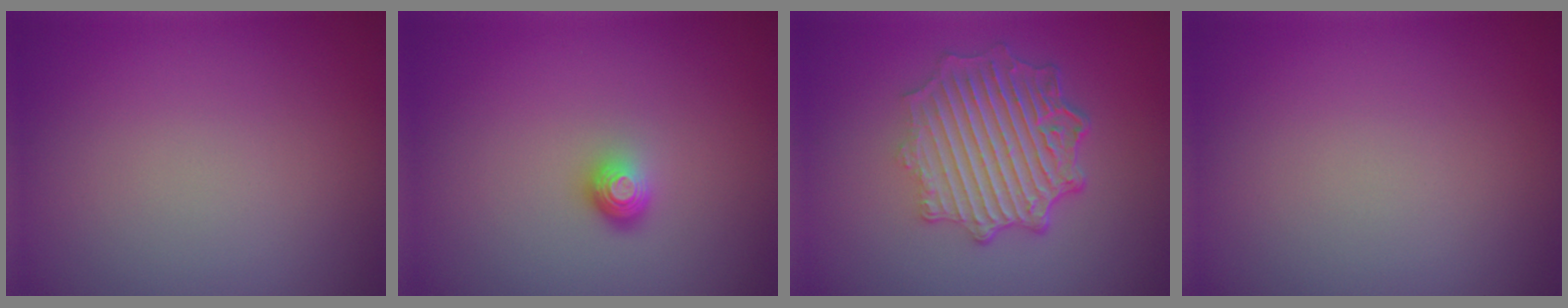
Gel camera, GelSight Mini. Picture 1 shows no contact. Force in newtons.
{"total": 1.8, "press": 1.2, "slide": 1.3}
{"total": 7.0, "press": 5.2, "slide": 4.6}
{"total": 0.0}